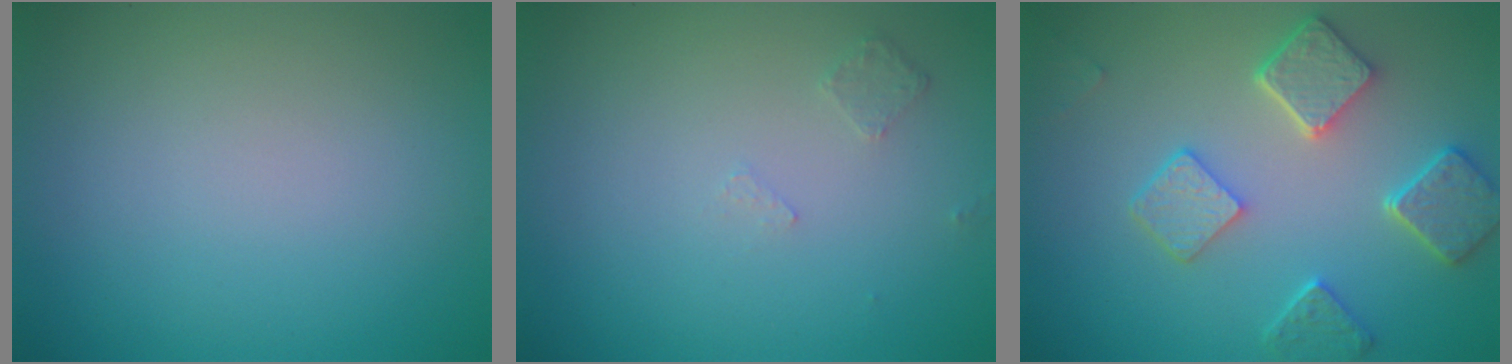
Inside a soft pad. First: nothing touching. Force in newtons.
{"total": 0.6, "press": 0.5, "slide": 0.4}
{"total": 5.5, "press": 4.4, "slide": 3.4}